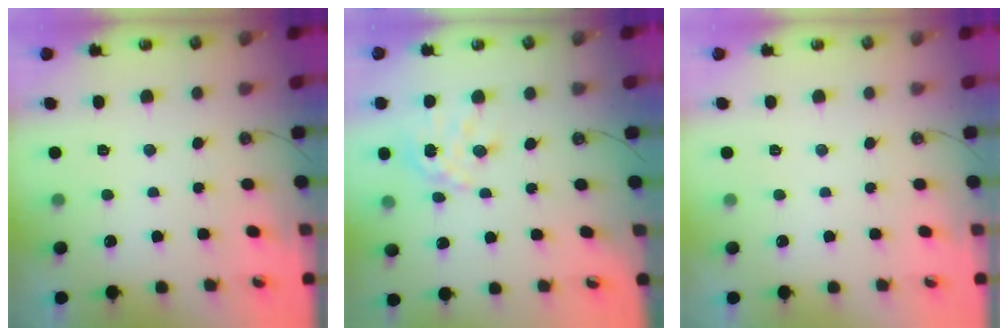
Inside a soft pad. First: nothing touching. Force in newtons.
{"total": 11.0, "press": 10.9, "slide": 1.0}
{"total": 0.0}